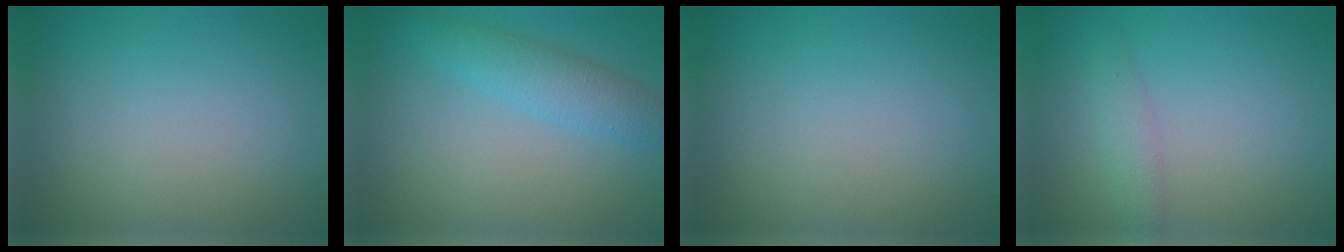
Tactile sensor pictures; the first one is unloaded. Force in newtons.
{"total": 3.2, "press": 3.2, "slide": 0.1}
{"total": 0.0}
{"total": 1.7, "press": 1.7, "slide": 0.1}